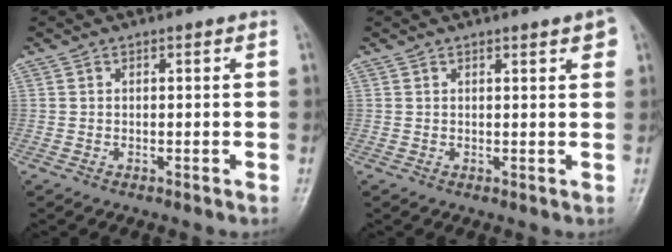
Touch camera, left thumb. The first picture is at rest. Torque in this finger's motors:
{"motor_torque": [-0.20, 0.11, -0.24, 0.09, 0.06]}